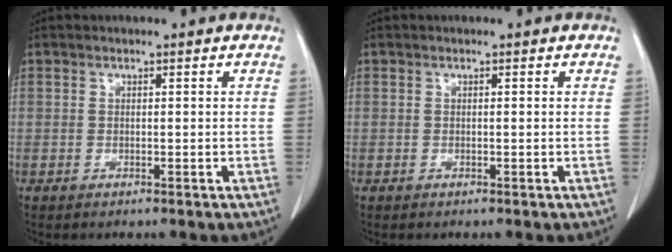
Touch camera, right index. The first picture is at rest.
{"total": 0.0}